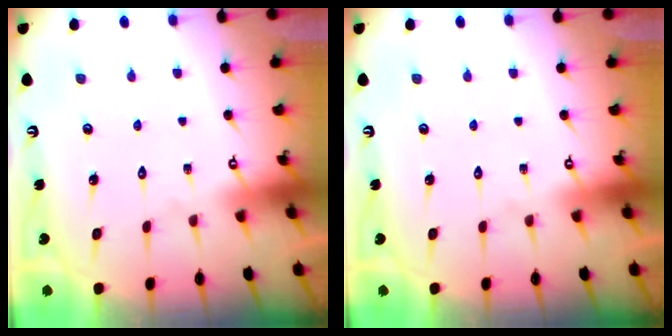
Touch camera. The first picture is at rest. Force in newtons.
{"total": 0.0}